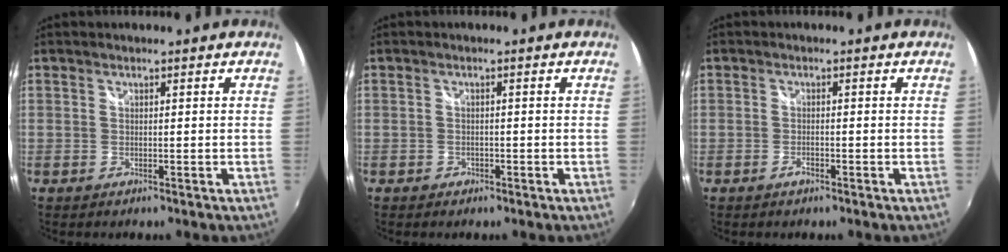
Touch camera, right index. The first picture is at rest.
{"total": 1.6, "force": [-0.9, 1.3, 0.3], "torque": [-0.009, 0.001, -0.011]}
{"total": 1.3, "force": [-1.0, 0.5, 0.7], "torque": [-0.016, -0.002, -0.017]}